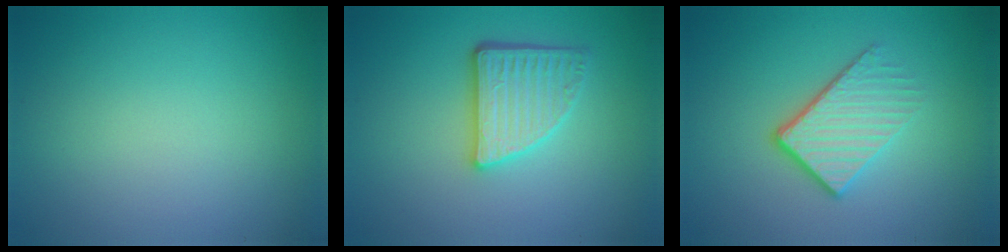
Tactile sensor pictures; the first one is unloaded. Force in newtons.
{"total": 3.9, "press": 3.3, "slide": 2.1}
{"total": 3.9, "press": 2.8, "slide": 2.8}